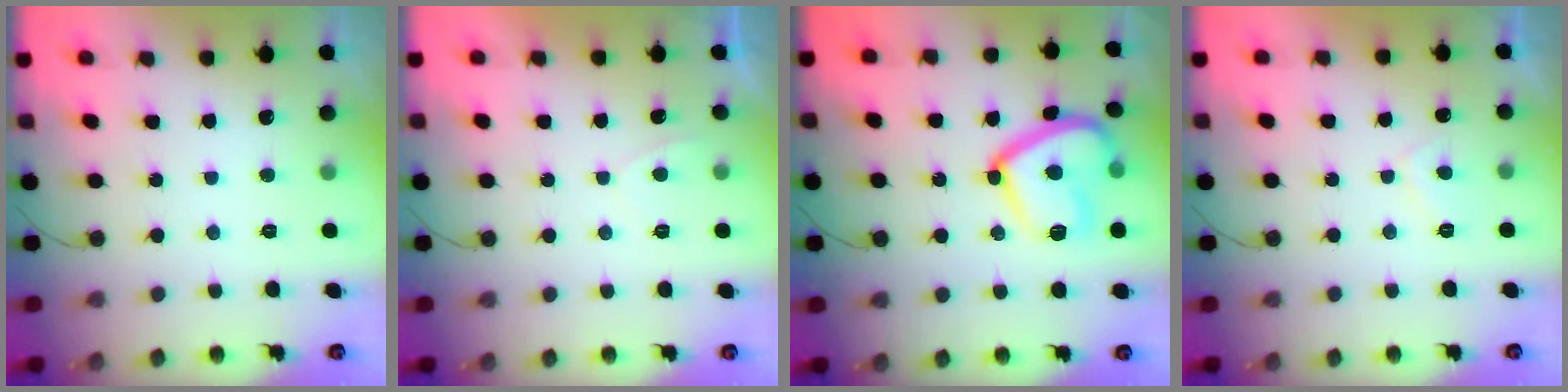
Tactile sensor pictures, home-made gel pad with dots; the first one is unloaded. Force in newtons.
{"total": 0.7, "press": 0.4, "slide": 0.5}
{"total": 16.0, "press": 16.0, "slide": 0.7}
{"total": 2.8, "press": 2.7, "slide": 0.9}